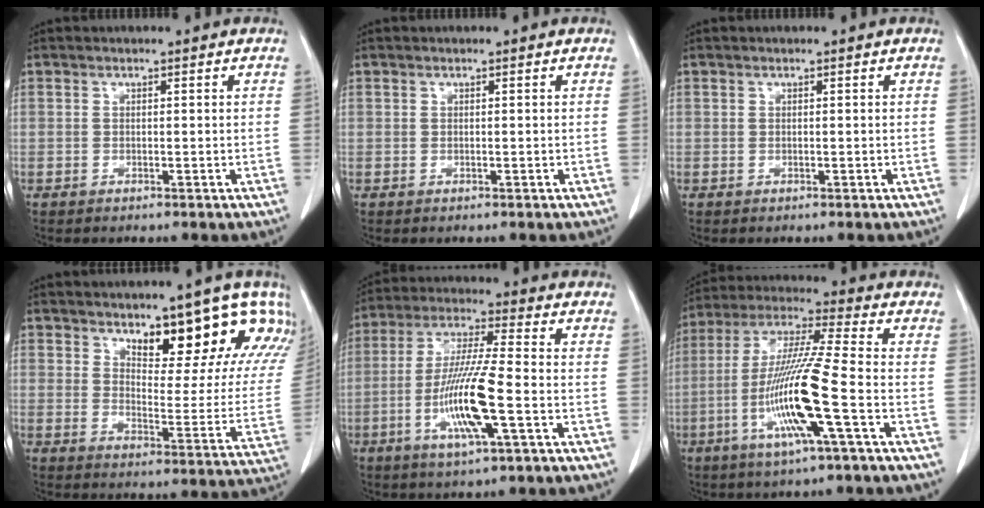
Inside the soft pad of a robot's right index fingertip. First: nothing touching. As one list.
[{"total": 0.0}, {"total": 0.0}, {"total": 18.7, "force": [13.5, 6.7, 11.1], "torque": [-0.128, -0.022, 0.169]}, {"total": 13.3, "force": [-3.7, 1.0, 12.7], "torque": [-0.257, -0.012, -0.072]}, {"total": 15.7, "force": [-4.8, -0.2, 14.9], "torque": [-0.307, -0.013, -0.097]}]